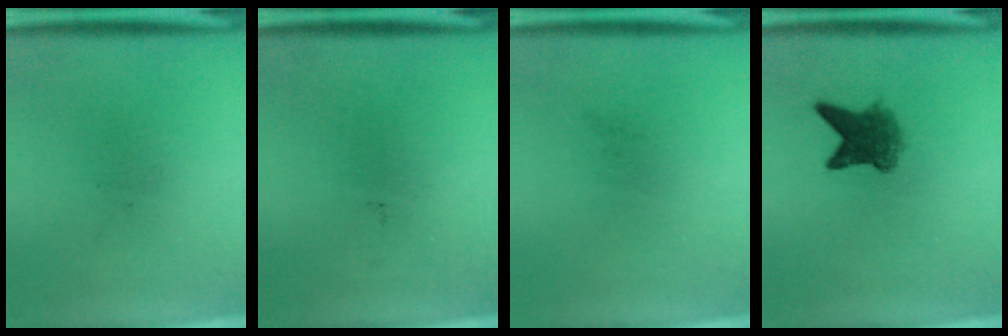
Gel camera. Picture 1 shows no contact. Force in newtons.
{"total": 0.0}
{"total": 0.0}
{"total": 5.2}